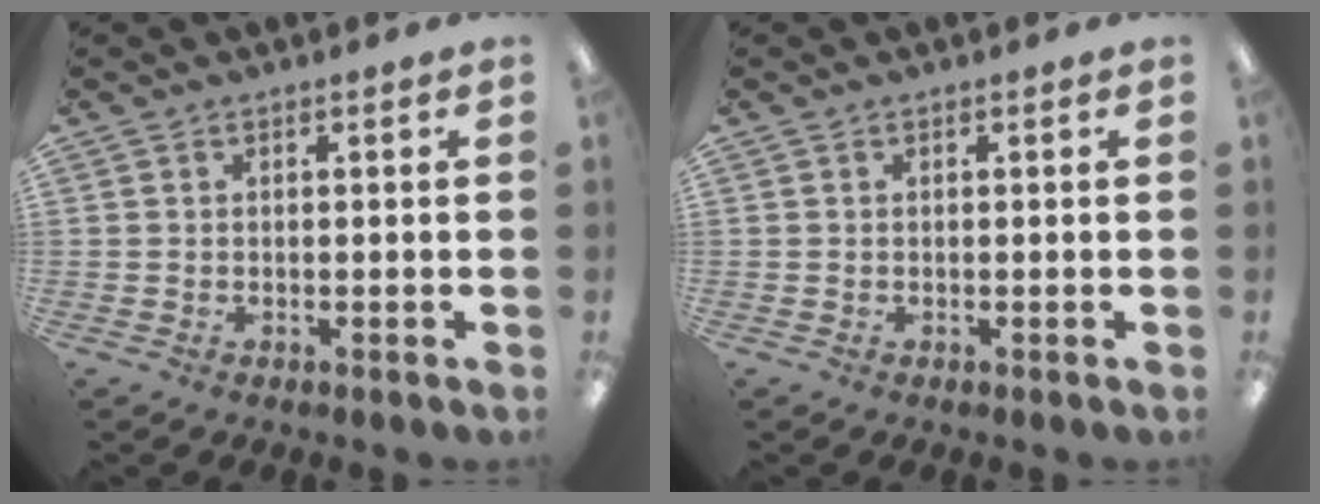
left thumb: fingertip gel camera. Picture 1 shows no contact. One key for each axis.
{"total": 0.0}